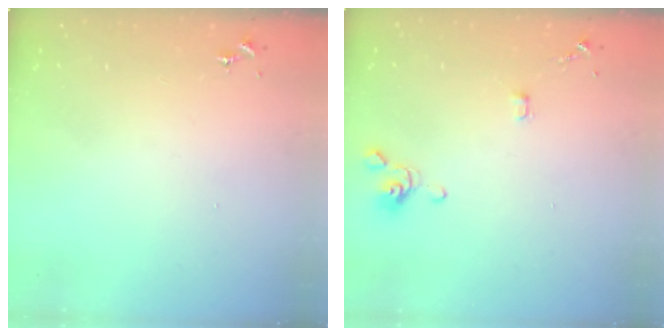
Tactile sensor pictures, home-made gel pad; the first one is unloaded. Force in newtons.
{"total": 3.9, "press": 3.8, "slide": 0.9}